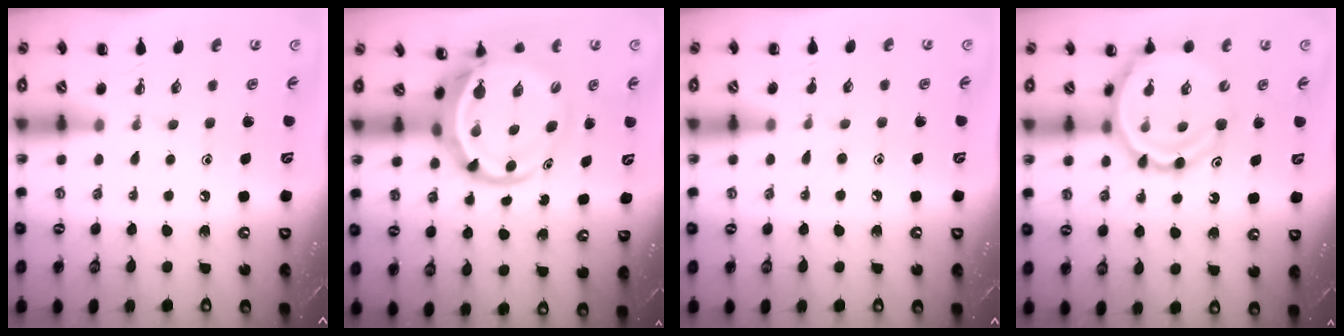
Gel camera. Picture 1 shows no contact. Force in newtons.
{"total": 7.9, "press": 7.5, "slide": 2.5}
{"total": 6.0, "press": 5.6, "slide": 2.1}
{"total": 14.3, "press": 13.8, "slide": 3.8}